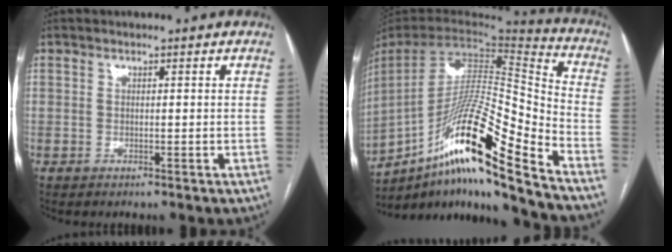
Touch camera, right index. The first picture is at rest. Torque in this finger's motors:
{"motor_torque": [1.28, -0.86, 0.64, 0.21]}